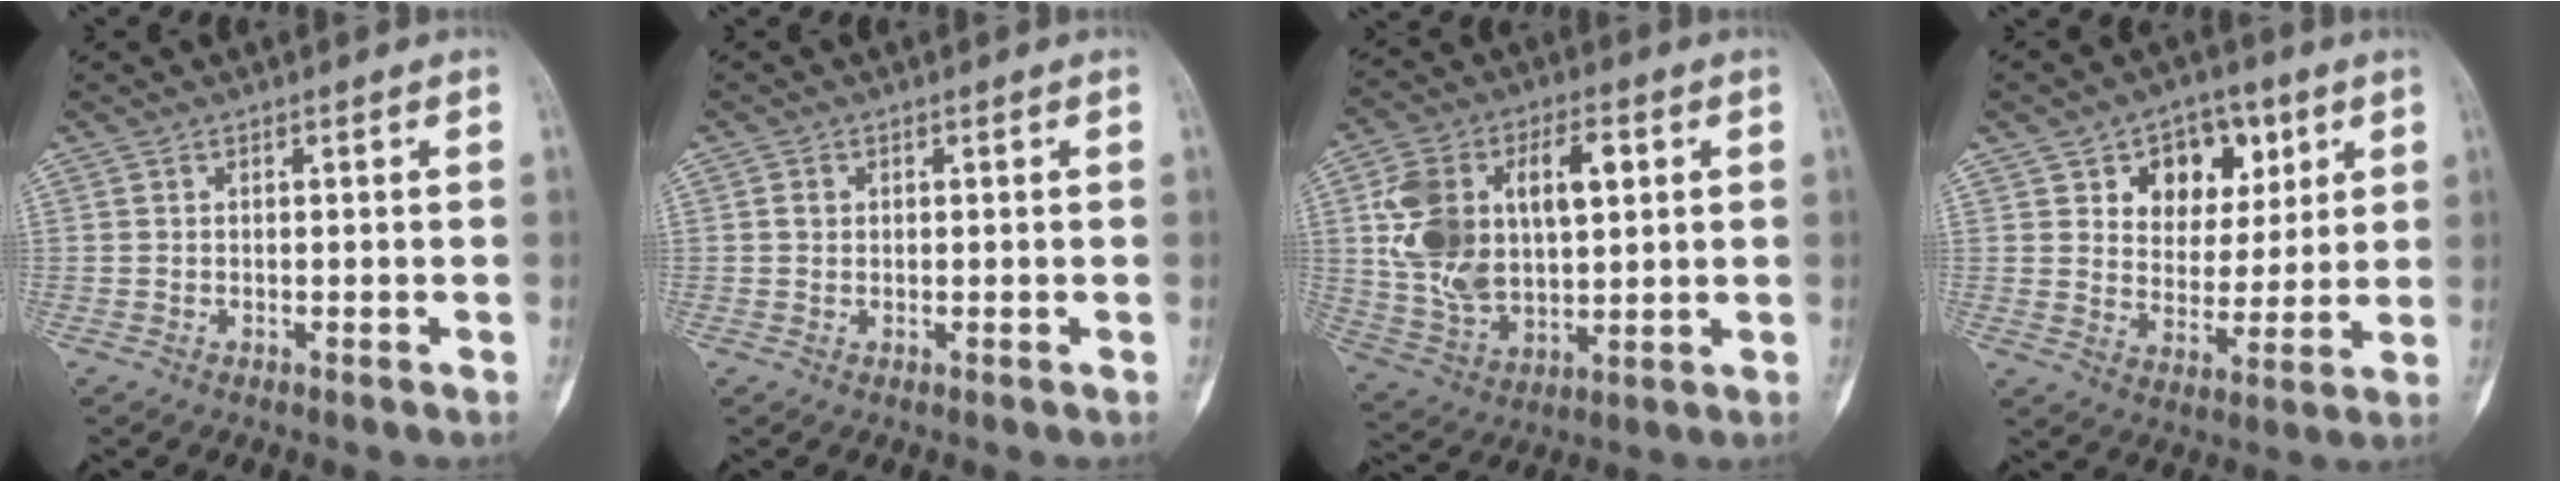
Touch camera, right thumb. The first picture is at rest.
{"total": 1.0, "force": [0.2, 0.9, 0.5], "torque": [-0.007, 0.002, 0.003]}
{"total": 19.7, "force": [4.2, 11.6, 15.3], "torque": [-0.261, 0.005, 0.085]}
{"total": 12.1, "force": [5.3, 8.7, 6.7], "torque": [-0.051, -0.020, 0.084]}